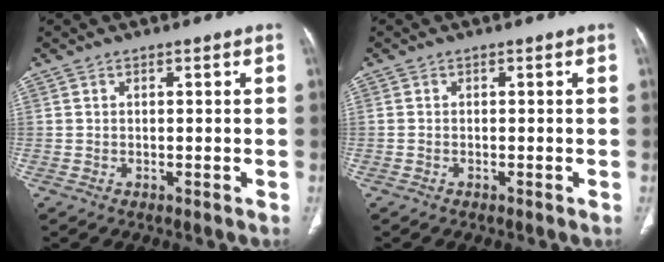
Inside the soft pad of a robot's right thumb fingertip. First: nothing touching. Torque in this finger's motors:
{"motor_torque": [-0.36, -0.54, -0.20, 0.06, -0.02]}